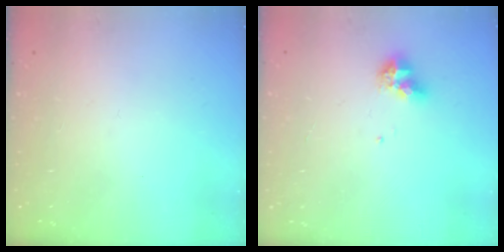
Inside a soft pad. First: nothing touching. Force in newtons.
{"total": 7.8, "press": 7.7, "slide": 1.1}